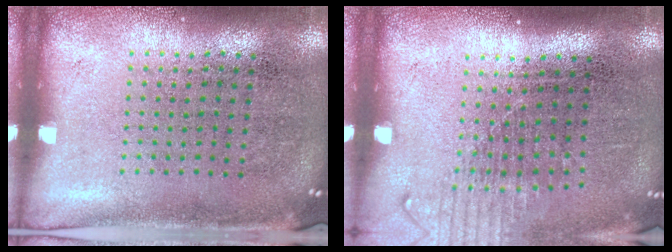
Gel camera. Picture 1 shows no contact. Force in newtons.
{"total": 1.3, "press": 1.1, "slide": 0.8}